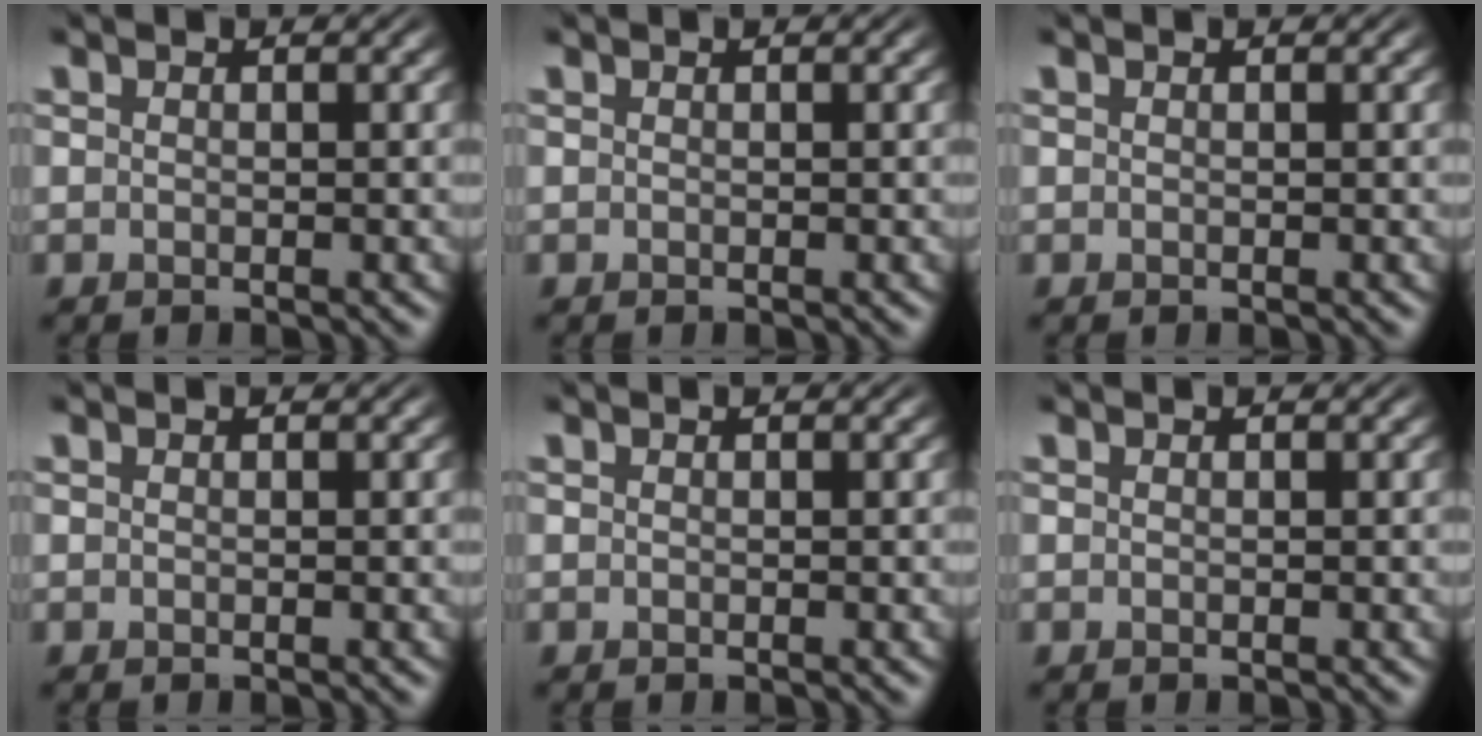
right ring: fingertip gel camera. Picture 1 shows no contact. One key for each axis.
{"total": 0.0}
{"total": 0.0}
{"total": 0.0}
{"total": 0.0}
{"total": 0.0}